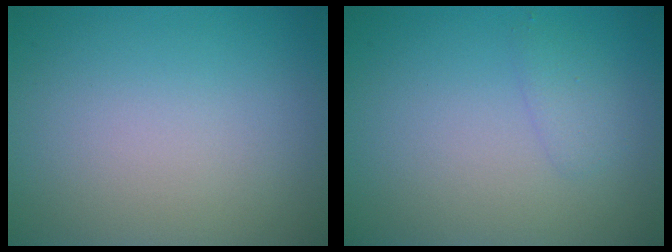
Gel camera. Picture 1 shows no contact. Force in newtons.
{"total": 1.2, "press": 1.2, "slide": 0.1}